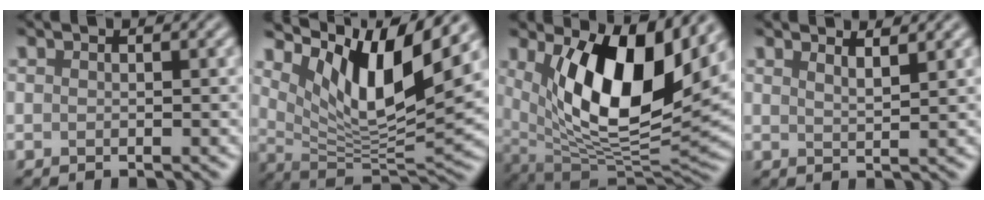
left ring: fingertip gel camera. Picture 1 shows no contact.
{"total": 10.3, "force": [5.3, 2.8, 8.3], "torque": [-0.144, -0.015, 0.104]}
{"total": 11.9, "force": [3.6, 5.0, 10.2], "torque": [-0.170, -0.024, 0.067]}
{"total": 2.2, "force": [1.8, 0.6, 1.2], "torque": [-0.005, 0.005, 0.018]}